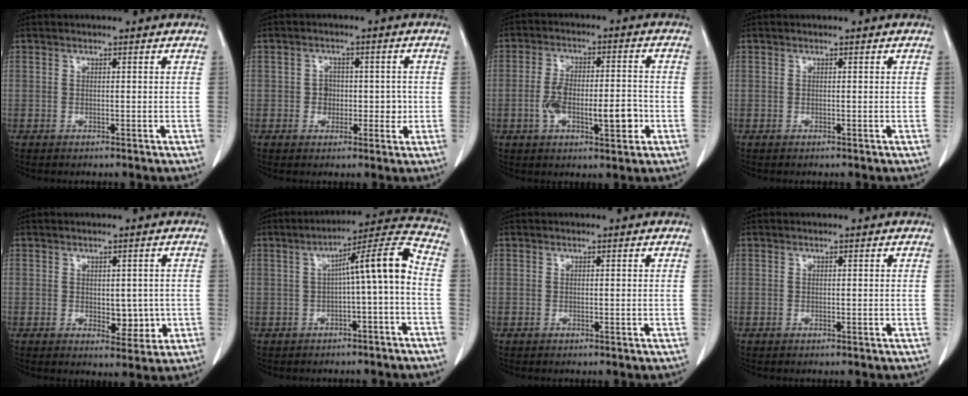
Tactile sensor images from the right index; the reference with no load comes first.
{"total": 4.0, "force": [-0.3, 3.2, 2.4], "torque": [-0.019, 0.012, -0.003]}
{"total": 9.6, "force": [-2.5, 3.3, 8.6], "torque": [-0.152, 0.011, -0.037]}
{"total": 0.0}
{"total": 4.4, "force": [-0.4, 2.4, 3.7], "torque": [-0.040, -0.005, 0.004]}
{"total": 9.1, "force": [-1.0, 0.3, 9.0], "torque": [-0.130, 0.031, -0.017]}
{"total": 0.0}
{"total": 0.0}